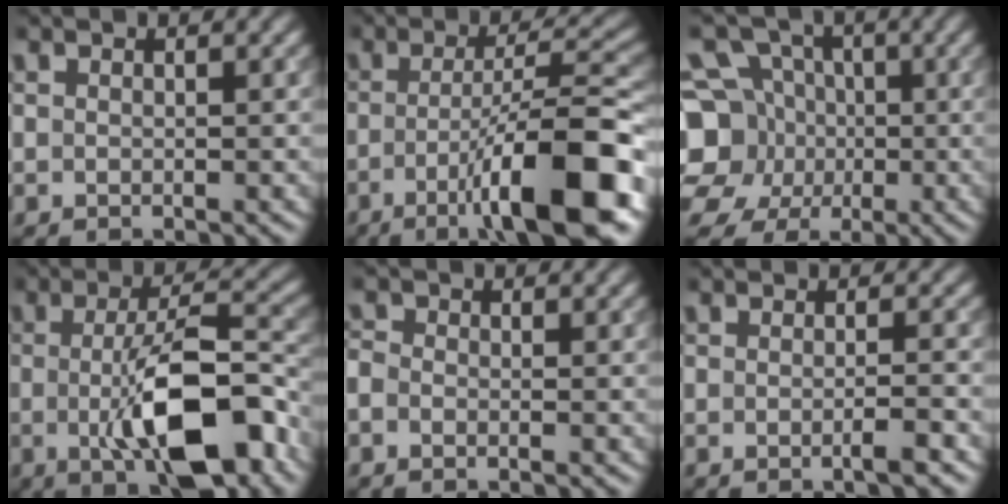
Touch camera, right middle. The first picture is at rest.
{"total": 10.9, "force": [-4.3, 2.2, 9.7], "torque": [-0.138, 0.007, -0.073]}
{"total": 11.3, "force": [-1.5, 10.3, 4.3], "torque": [-0.118, 0.012, -0.055]}
{"total": 9.9, "force": [-2.4, 3.1, 9.1], "torque": [-0.148, -0.004, -0.039]}
{"total": 1.4, "force": [-0.7, 0.8, 0.9], "torque": [-0.017, -0.001, -0.020]}
{"total": 2.3, "force": [-1.0, 0.4, 2.0], "torque": [-0.022, -0.002, -0.024]}